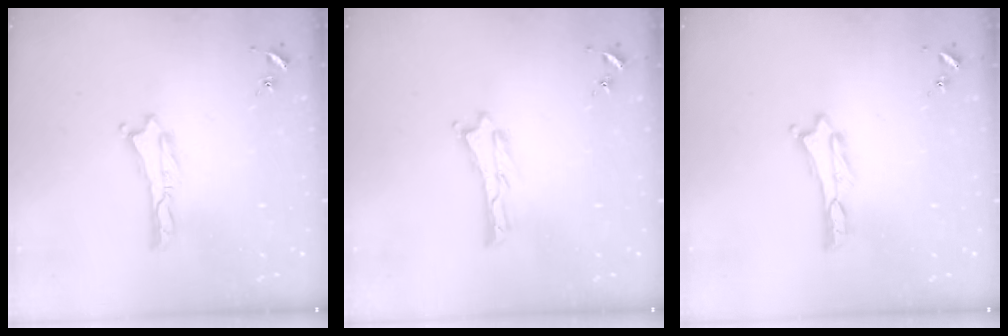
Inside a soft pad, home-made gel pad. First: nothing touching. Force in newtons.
{"total": 0.0}
{"total": 0.0}